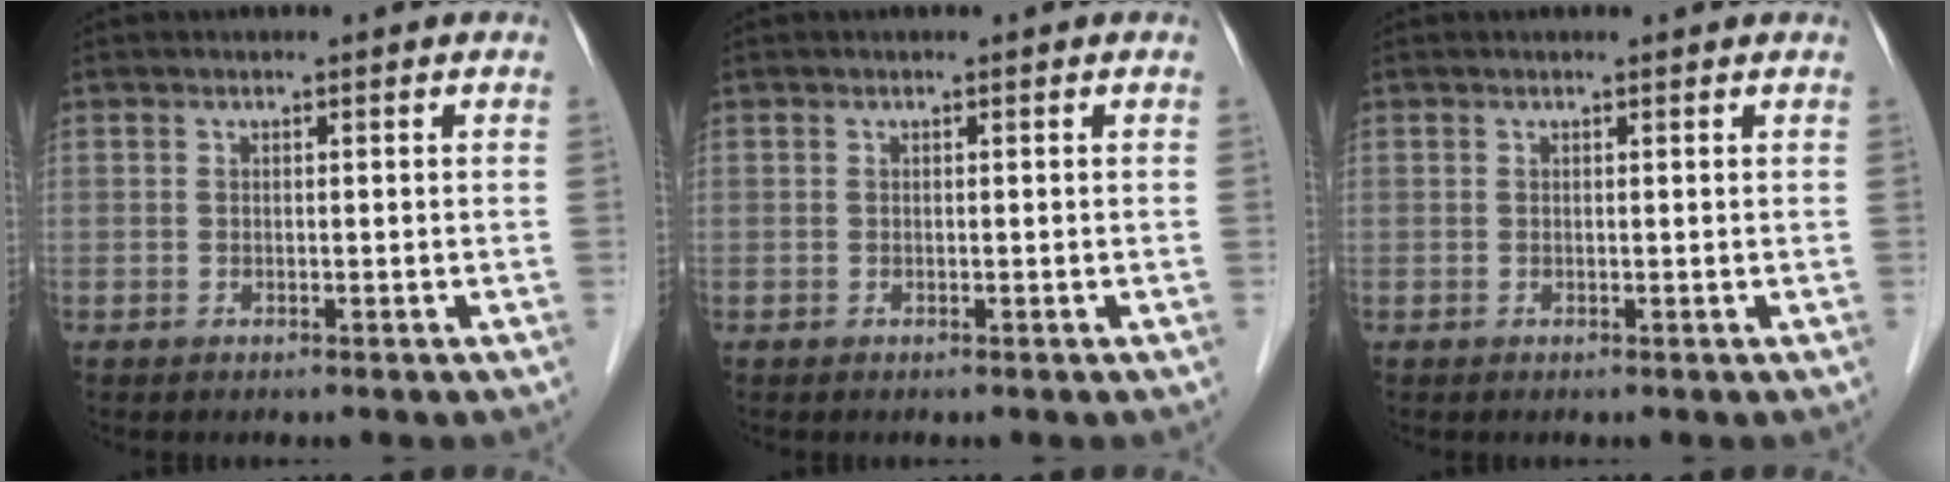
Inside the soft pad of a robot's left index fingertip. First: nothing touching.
{"total": 0.0}
{"total": 0.9, "force": [0.9, 0.0, 0.2], "torque": [-0.010, 0.006, 0.012]}